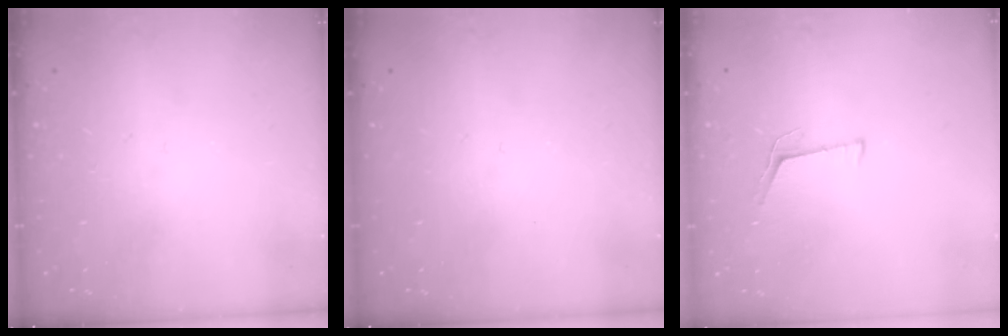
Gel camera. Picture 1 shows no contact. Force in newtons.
{"total": 0.0}
{"total": 4.2, "press": 3.5, "slide": 2.3}